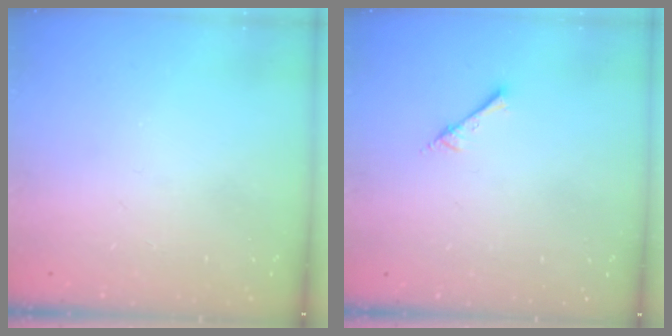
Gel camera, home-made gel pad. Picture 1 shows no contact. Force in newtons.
{"total": 3.1, "press": 3.1, "slide": 0.3}